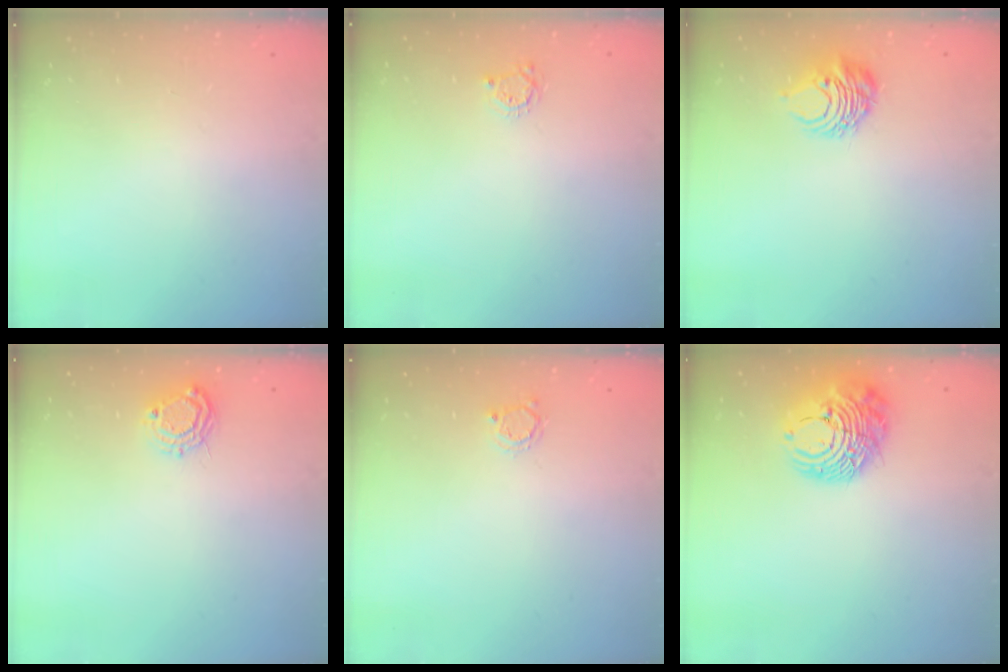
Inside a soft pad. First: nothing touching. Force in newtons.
{"total": 3.4, "press": 3.4, "slide": 0.4}
{"total": 8.2, "press": 8.2, "slide": 0.8}
{"total": 7.8, "press": 7.7, "slide": 0.4}
{"total": 2.8, "press": 2.7, "slide": 0.4}
{"total": 12.4, "press": 12.3, "slide": 1.6}